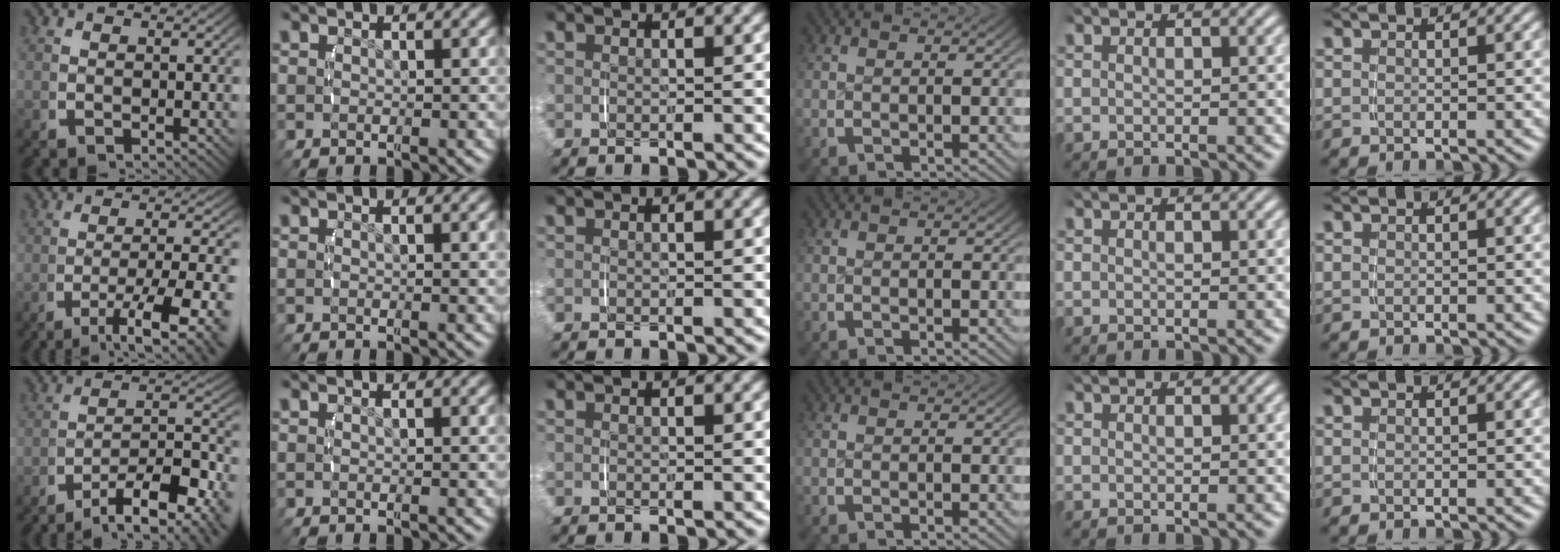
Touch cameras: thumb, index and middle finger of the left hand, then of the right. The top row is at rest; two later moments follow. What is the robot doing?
{"motion": "lift_and_place", "object": "jewelry box"}